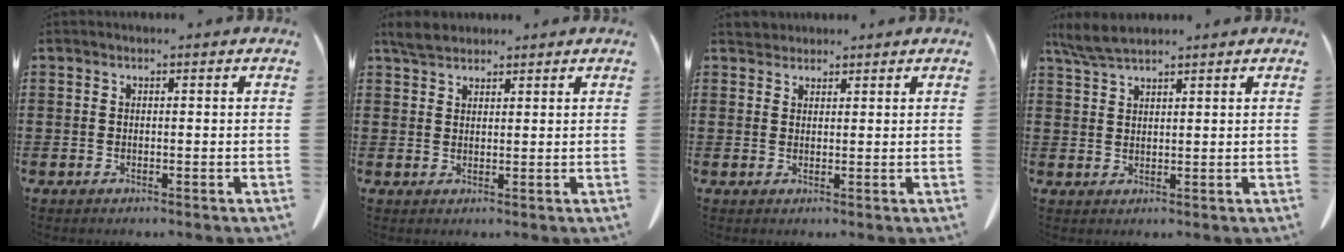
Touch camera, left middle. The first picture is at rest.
{"total": 3.0, "force": [2.6, 1.0, 1.0], "torque": [-0.027, 0.004, 0.051]}
{"total": 1.8, "force": [1.8, 0.6, 0.0], "torque": [-0.006, 0.001, 0.037]}
{"total": 4.0, "force": [3.3, 0.5, 2.2], "torque": [-0.053, -0.004, 0.063]}